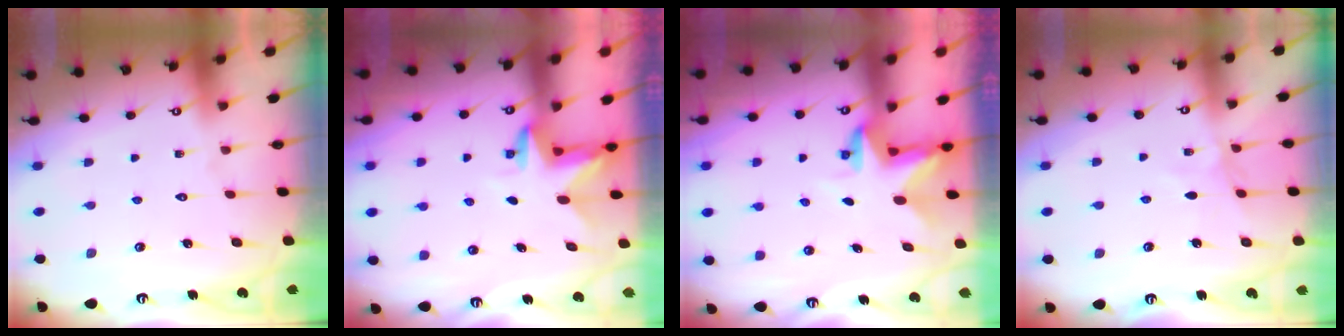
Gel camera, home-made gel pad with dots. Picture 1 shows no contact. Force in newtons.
{"total": 3.3, "press": 3.3, "slide": 0.1}
{"total": 2.9, "press": 2.9, "slide": 0.2}
{"total": 5.6, "press": 5.6, "slide": 0.5}